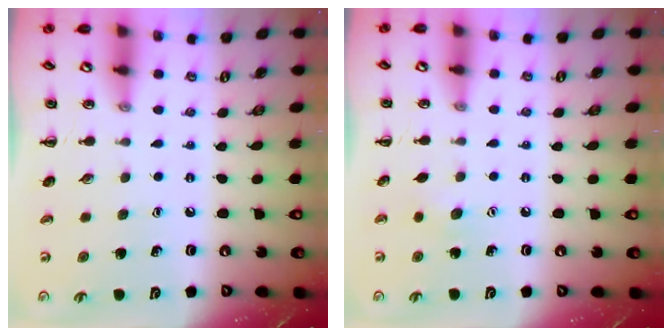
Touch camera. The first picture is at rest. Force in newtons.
{"total": 3.0, "press": 2.9, "slide": 0.6}